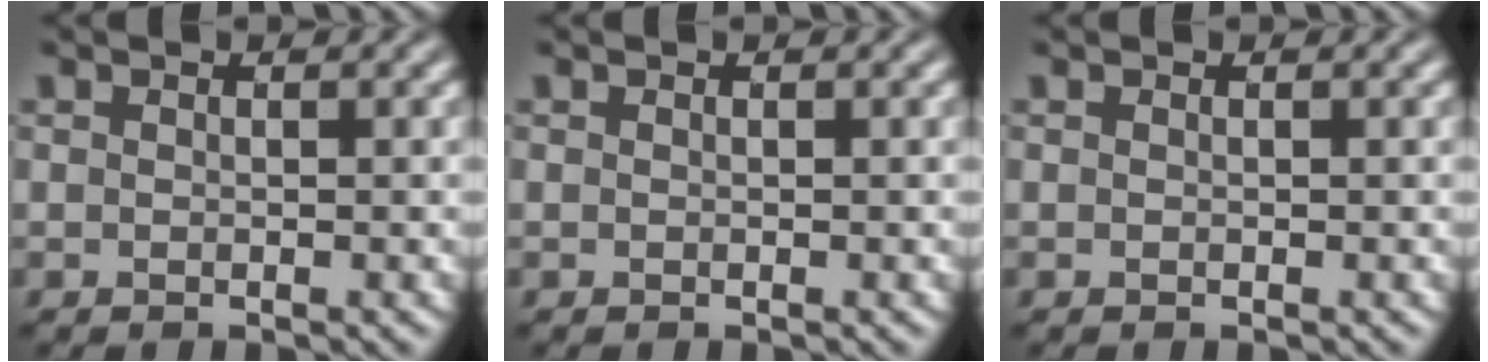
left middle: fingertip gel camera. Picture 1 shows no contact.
{"total": 0.0}
{"total": 0.0}